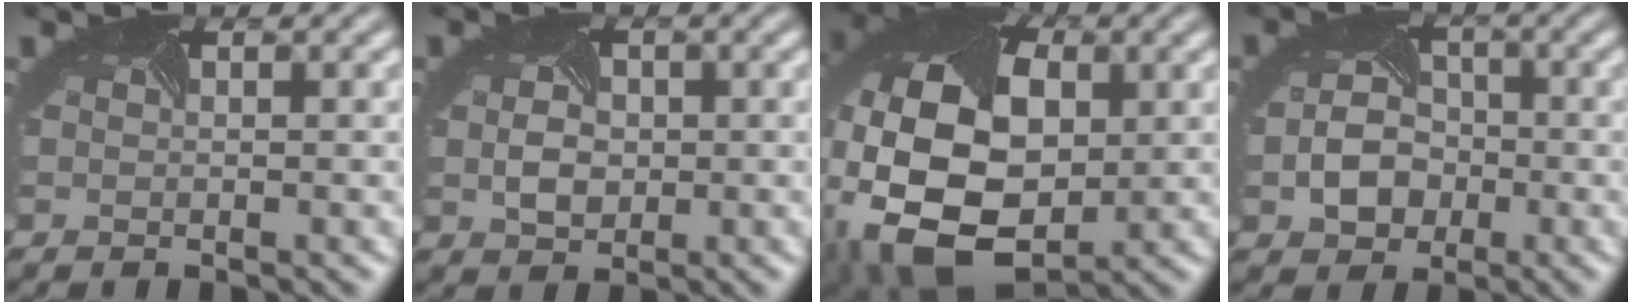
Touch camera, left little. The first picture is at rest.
{"total": 2.9, "force": [0.0, 2.1, 2.0], "torque": [-0.042, -0.003, 0.004]}
{"total": 16.3, "force": [-1.4, 11.0, 12.0], "torque": [-0.235, -0.017, -0.016]}
{"total": 4.3, "force": [-1.3, 3.3, 2.4], "torque": [-0.045, -0.007, -0.019]}